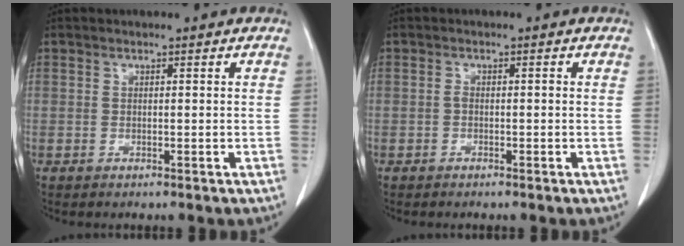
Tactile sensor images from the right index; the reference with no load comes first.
{"total": 0.7, "force": [-0.2, 0.3, 0.6], "torque": [-0.008, 0.004, -0.003]}